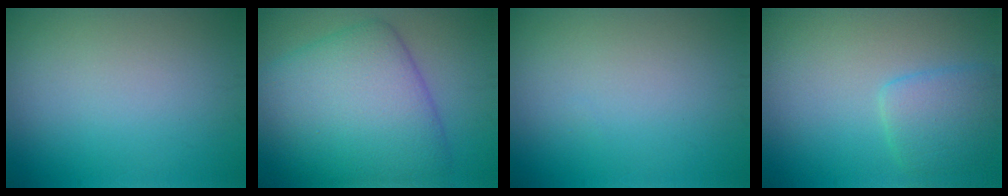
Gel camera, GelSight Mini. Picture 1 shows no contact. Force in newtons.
{"total": 10.6, "press": 10.6, "slide": 0.2}
{"total": 0.0}
{"total": 3.0, "press": 3.0, "slide": 0.2}